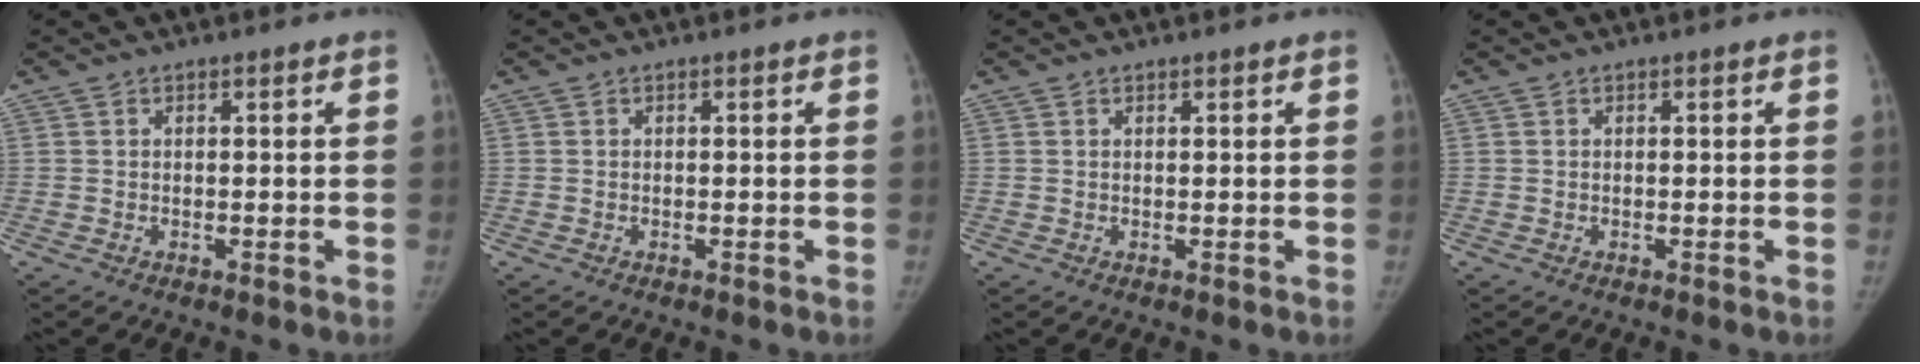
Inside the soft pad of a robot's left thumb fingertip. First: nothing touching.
{"total": 0.0}
{"total": 0.0}
{"total": 0.0}